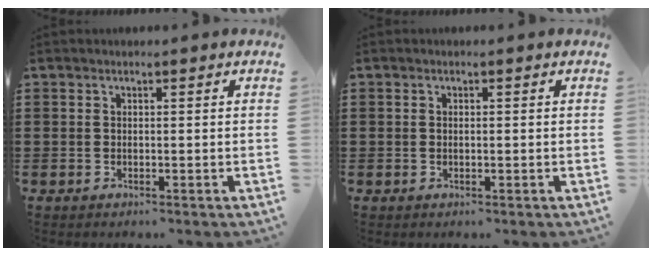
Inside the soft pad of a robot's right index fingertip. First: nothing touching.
{"total": 0.7, "force": [0.0, 0.2, 0.6], "torque": [-0.015, -0.004, 0.000]}